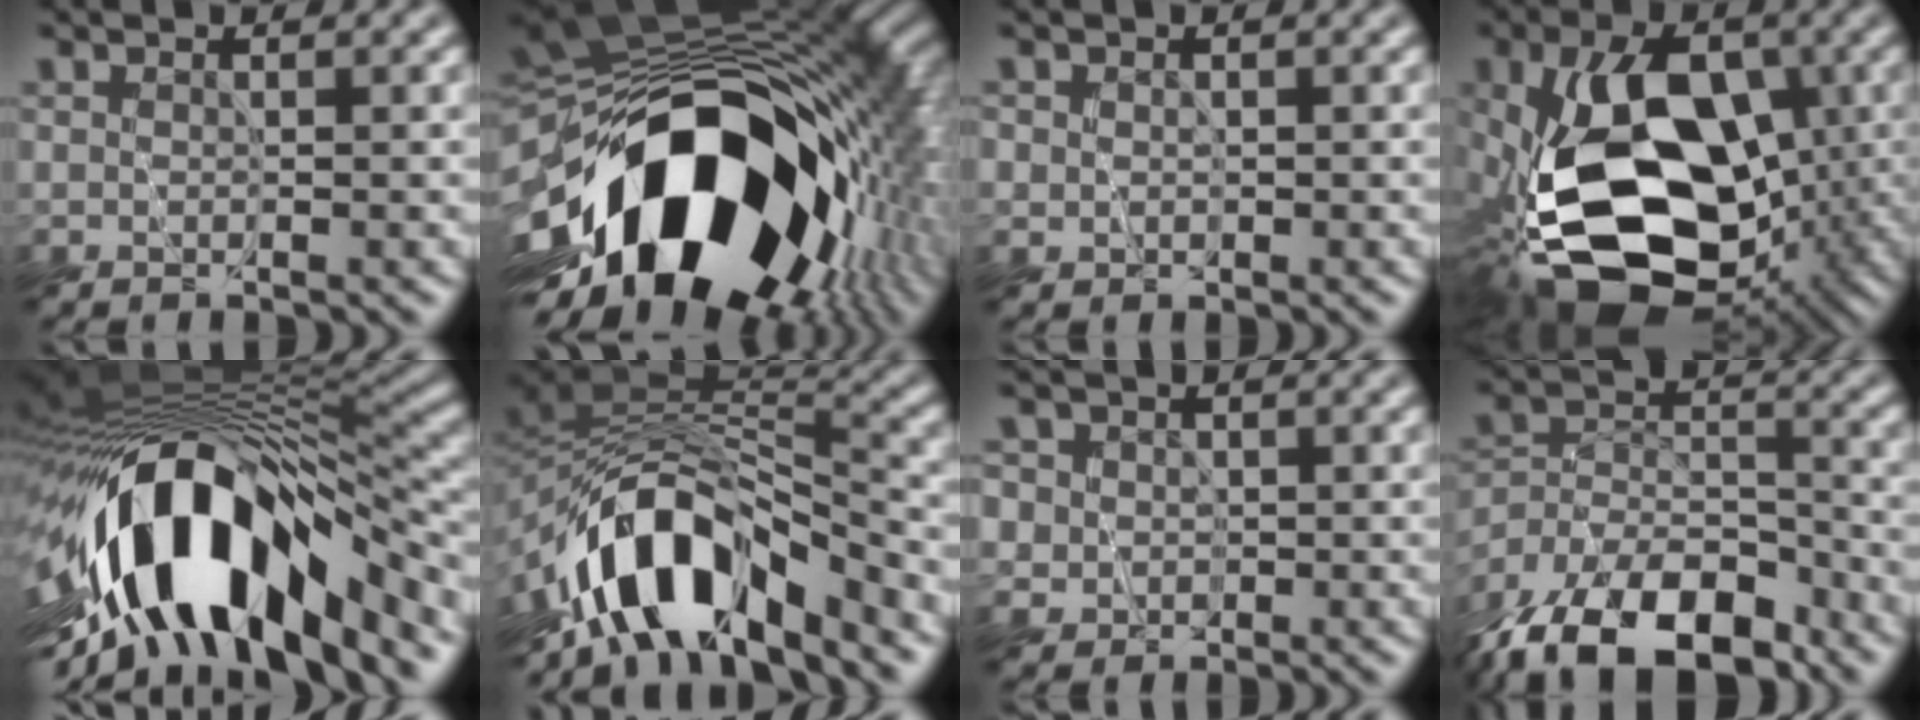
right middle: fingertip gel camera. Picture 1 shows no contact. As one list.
[{"total": 18.8, "force": [-5.2, 11.5, 13.9], "torque": [-0.243, -0.018, -0.083]}, {"total": 1.0, "force": [0.3, 0.9, 0.0], "torque": [0.004, -0.001, 0.004]}, {"total": 15.3, "force": [-3.5, 9.3, 11.6], "torque": [-0.215, -0.019, -0.057]}, {"total": 14.6, "force": [-6.2, 5.8, 11.8], "torque": [-0.200, 0.011, -0.104]}, {"total": 10.4, "force": [-6.9, 4.2, 6.5], "torque": [-0.098, 0.007, -0.131]}, {"total": 4.7, "force": [0.9, 4.4, 1.3], "torque": [-0.035, 0.023, -0.002]}, {"total": 13.5, "force": [-10.6, 5.8, 6.0], "torque": [-0.112, -0.009, -0.178]}]